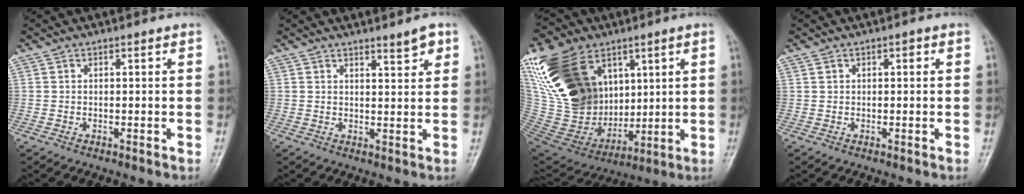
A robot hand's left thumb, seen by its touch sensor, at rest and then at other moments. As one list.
[{"total": 3.4, "force": [2.3, 0.8, 2.3], "torque": [-0.026, -0.018, 0.034]}, {"total": 27.3, "force": [9.4, 19.0, 17.2], "torque": [-0.340, -0.018, 0.192]}, {"total": 1.0, "force": [0.3, 0.8, 0.5], "torque": [-0.005, 0.006, 0.009]}]